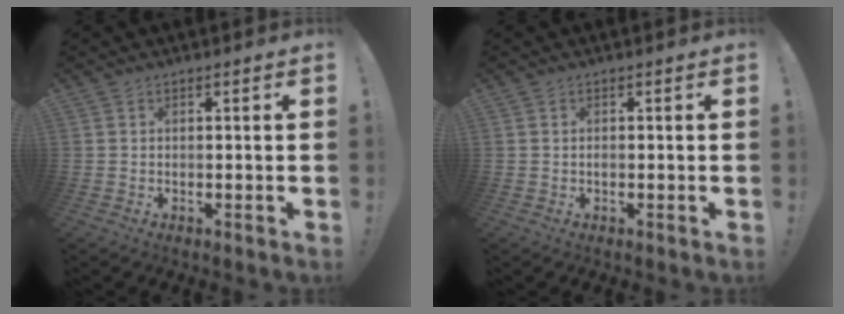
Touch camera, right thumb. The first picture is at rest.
{"total": 0.6, "force": [-0.3, 0.4, 0.2], "torque": [-0.009, 0.005, -0.006]}